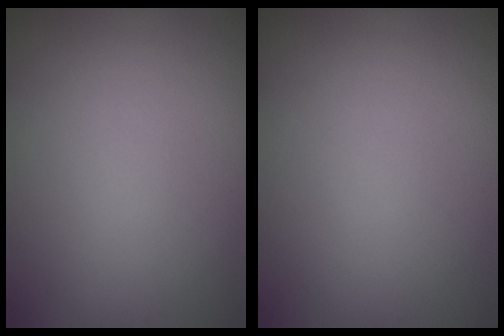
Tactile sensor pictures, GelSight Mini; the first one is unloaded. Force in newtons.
{"total": 0.0}